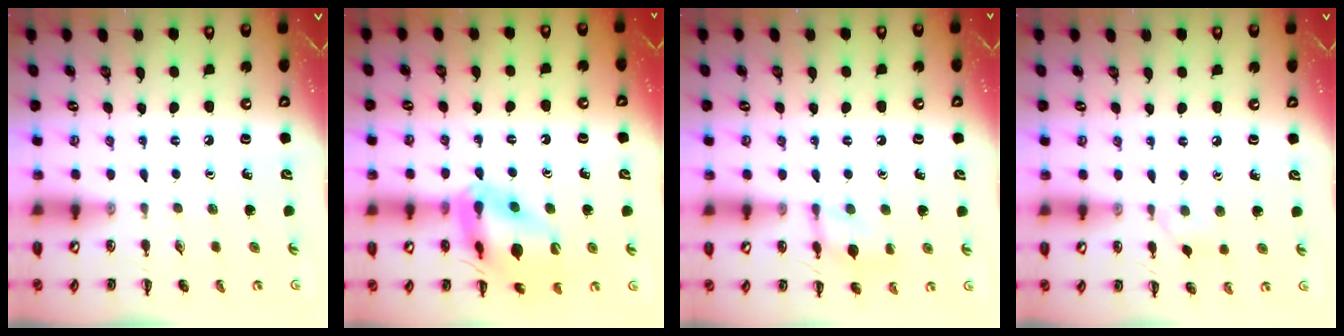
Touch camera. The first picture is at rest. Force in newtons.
{"total": 16.3, "press": 16.3, "slide": 1.7}
{"total": 9.2, "press": 9.2, "slide": 1.0}
{"total": 3.6, "press": 3.3, "slide": 1.5}